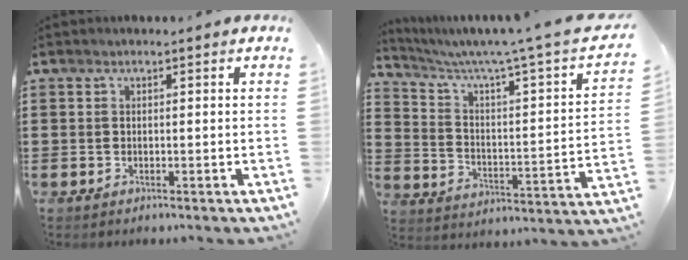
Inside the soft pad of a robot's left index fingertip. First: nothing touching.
{"total": 5.1, "force": [3.6, 0.0, 3.6], "torque": [-0.083, -0.037, 0.052]}